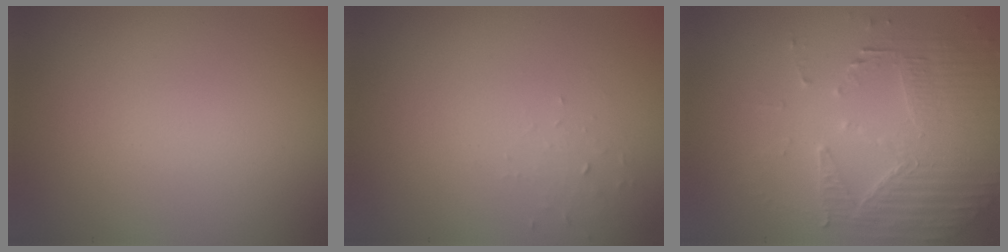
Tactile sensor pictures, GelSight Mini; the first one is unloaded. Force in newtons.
{"total": 0.6, "press": 0.3, "slide": 0.6}
{"total": 4.6, "press": 4.2, "slide": 1.9}